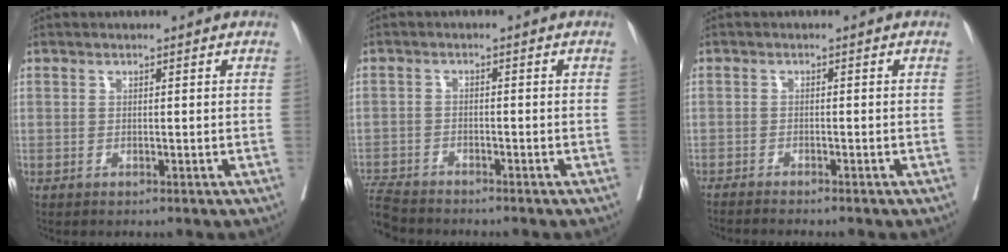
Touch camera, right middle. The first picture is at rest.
{"total": 6.2, "force": [-6.0, 0.8, 1.3], "torque": [-0.026, -0.016, -0.111]}
{"total": 4.7, "force": [-4.2, -0.1, 2.1], "torque": [-0.028, -0.009, -0.062]}